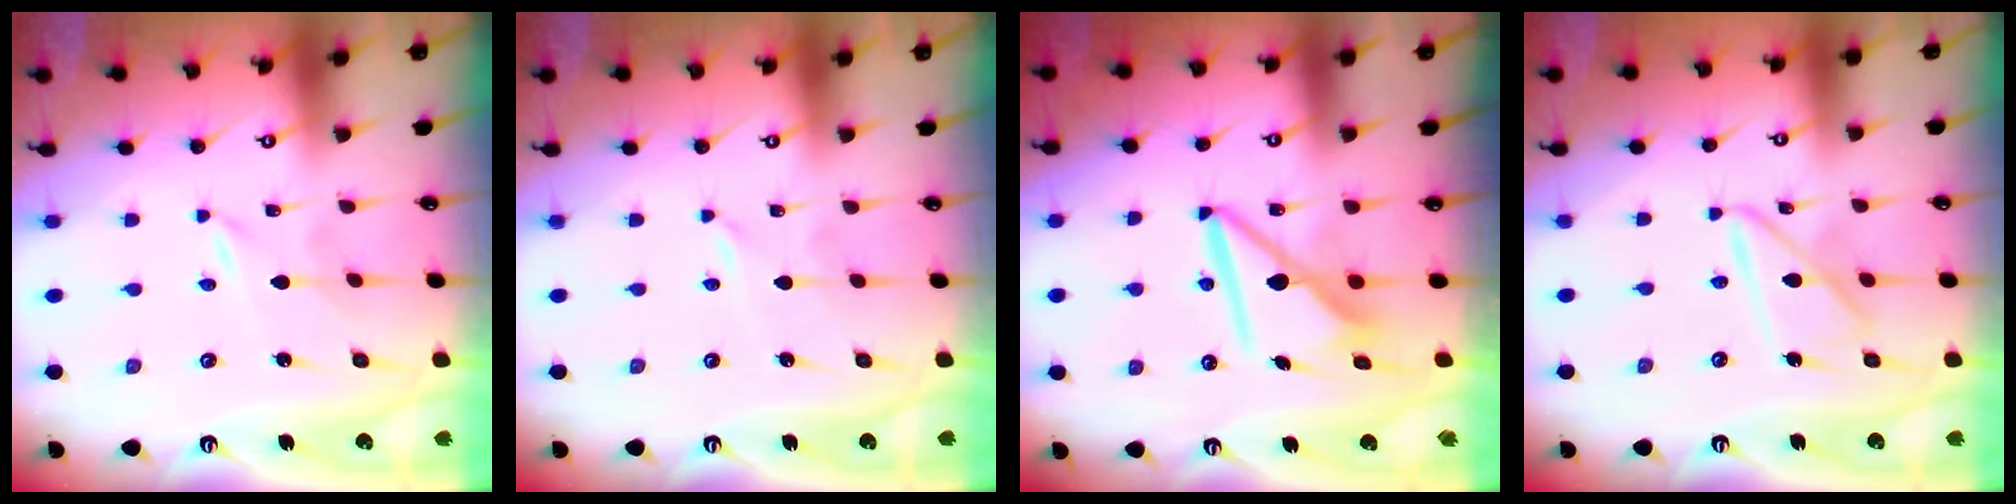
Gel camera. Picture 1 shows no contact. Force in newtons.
{"total": 0.0}
{"total": 9.2, "press": 9.2, "slide": 0.8}
{"total": 10.8, "press": 10.7, "slide": 0.9}